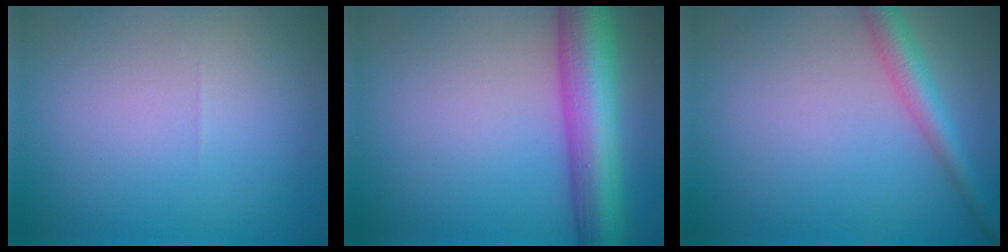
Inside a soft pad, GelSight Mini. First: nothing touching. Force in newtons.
{"total": 8.8, "press": 8.8, "slide": 0.2}
{"total": 3.1, "press": 3.1, "slide": 0.1}